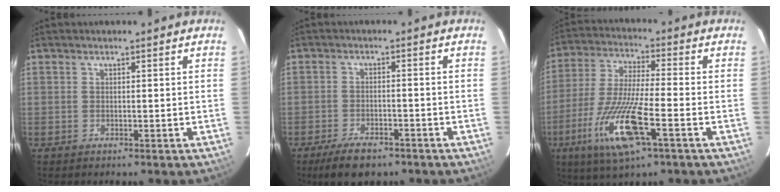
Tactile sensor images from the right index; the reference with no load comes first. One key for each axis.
{"total": 6.5, "fx": -4.9, "fy": 2.5, "fz": 3.4, "tx": -0.064, "ty": -0.004, "tz": -0.079}
{"total": 14.0, "fx": -5.8, "fy": 1.6, "fz": 12.6, "tx": -0.261, "ty": -0.024, "tz": -0.106}